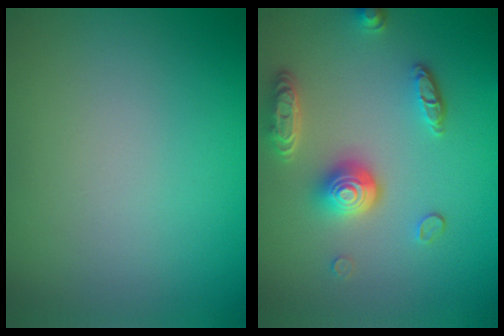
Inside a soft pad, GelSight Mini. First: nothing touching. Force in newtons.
{"total": 4.9, "press": 3.7, "slide": 3.2}